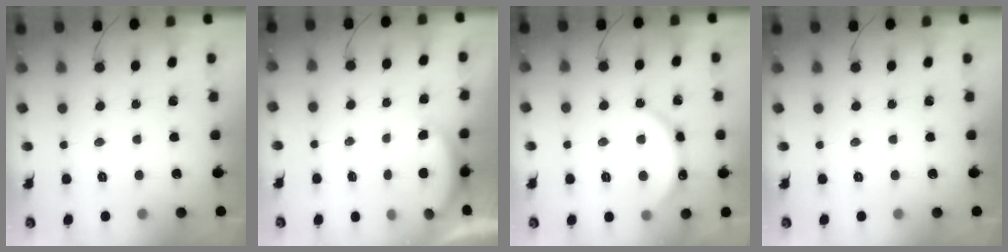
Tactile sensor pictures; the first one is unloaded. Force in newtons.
{"total": 2.3, "press": 2.2, "slide": 0.6}
{"total": 5.2, "press": 5.0, "slide": 1.3}
{"total": 0.0}